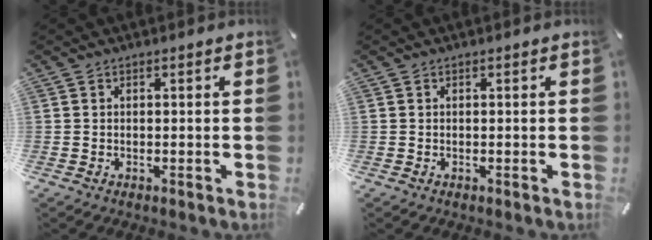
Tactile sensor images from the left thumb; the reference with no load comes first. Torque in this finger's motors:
{"motor_torque": [-0.11, 0.11, -0.07, 0.06, 0.00]}